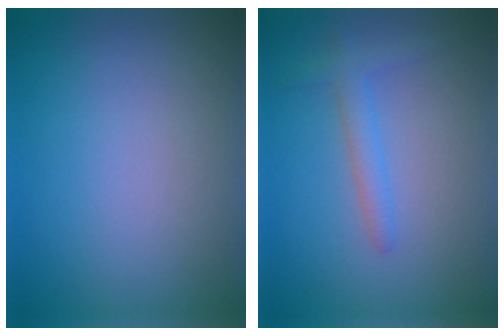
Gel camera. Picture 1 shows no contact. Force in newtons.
{"total": 2.0, "press": 1.9, "slide": 0.2}